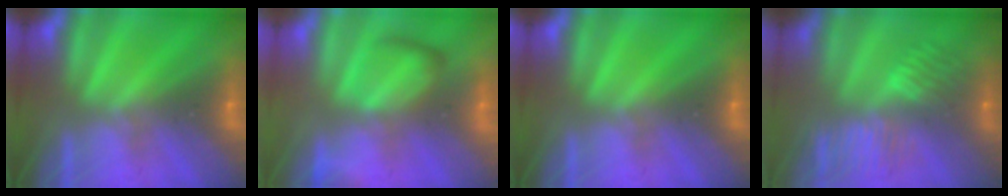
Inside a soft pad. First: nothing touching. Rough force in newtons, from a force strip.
{"total": 2.5}
{"total": 0.0}
{"total": 8.7}